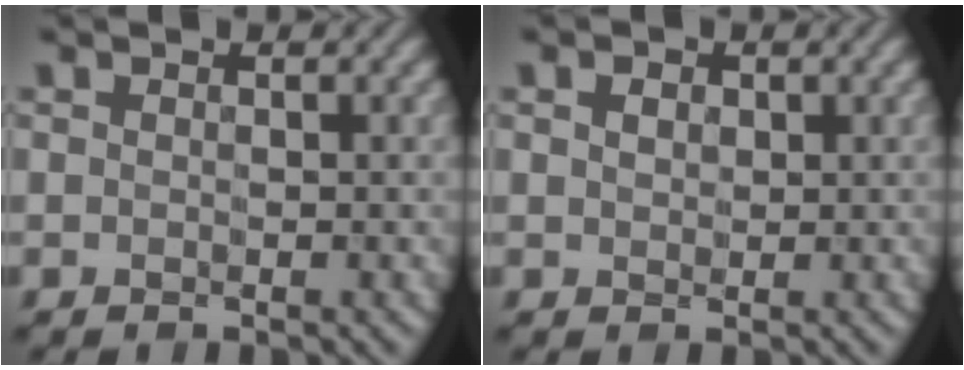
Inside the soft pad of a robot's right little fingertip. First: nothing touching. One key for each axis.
{"total": 1.2, "fx": 0.2, "fy": 0.9, "fz": 0.6, "tx": -0.014, "ty": 0.002, "tz": 0.003}